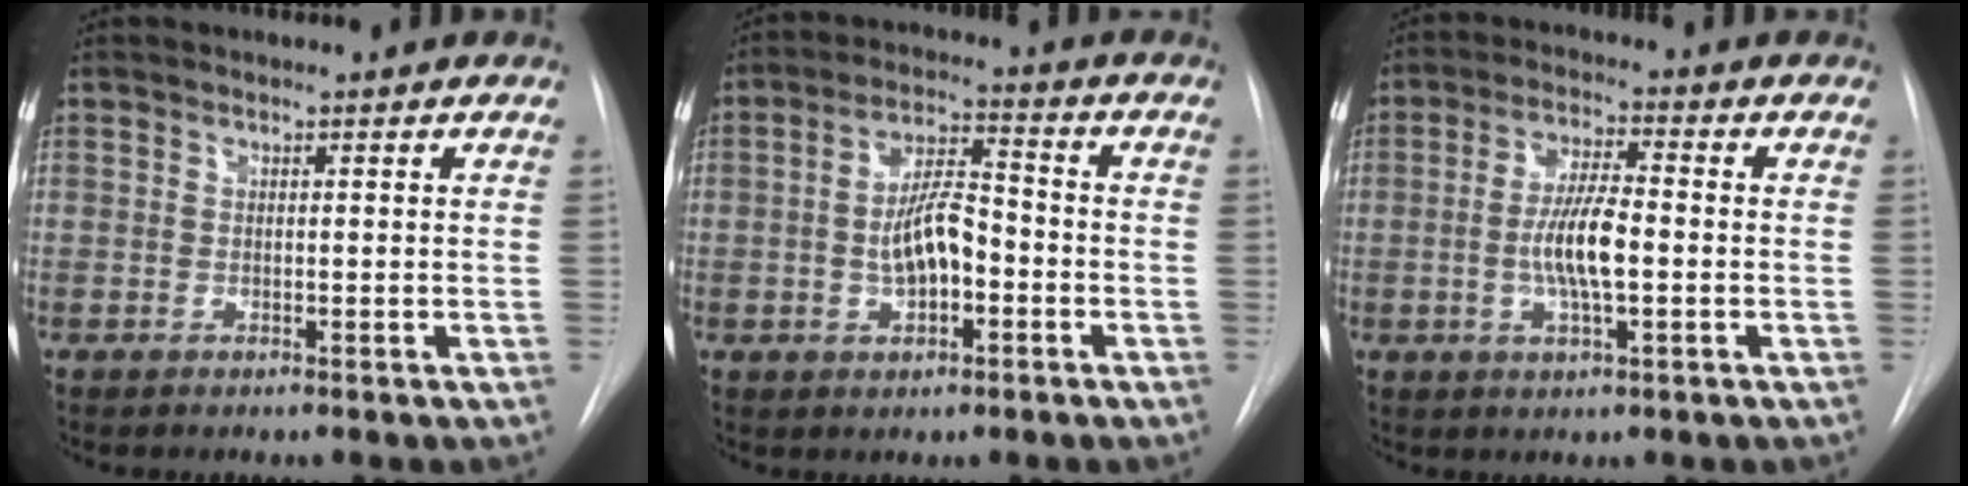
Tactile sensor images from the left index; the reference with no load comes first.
{"total": 7.9, "force": [-1.5, 3.2, 7.1], "torque": [-0.137, 0.017, -0.028]}
{"total": 7.7, "force": [-1.2, 1.7, 7.4], "torque": [-0.147, 0.001, -0.025]}